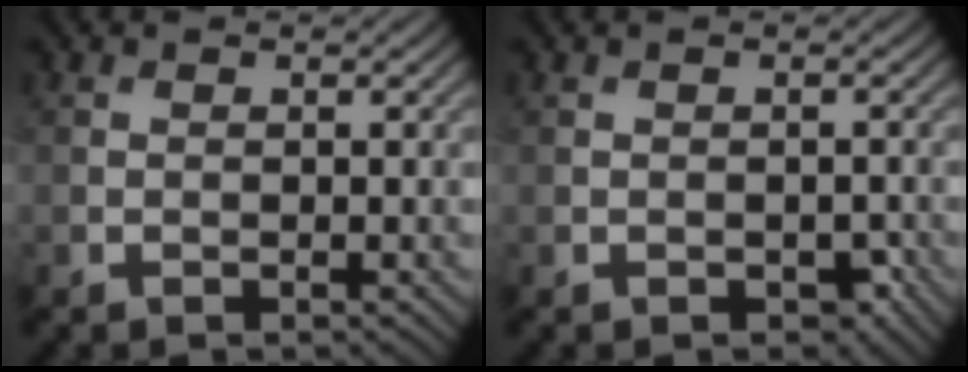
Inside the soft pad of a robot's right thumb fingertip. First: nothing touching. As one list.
[{"total": 1.6, "force": [-0.8, 1.0, 1.0], "torque": [-0.017, -0.007, -0.010]}]